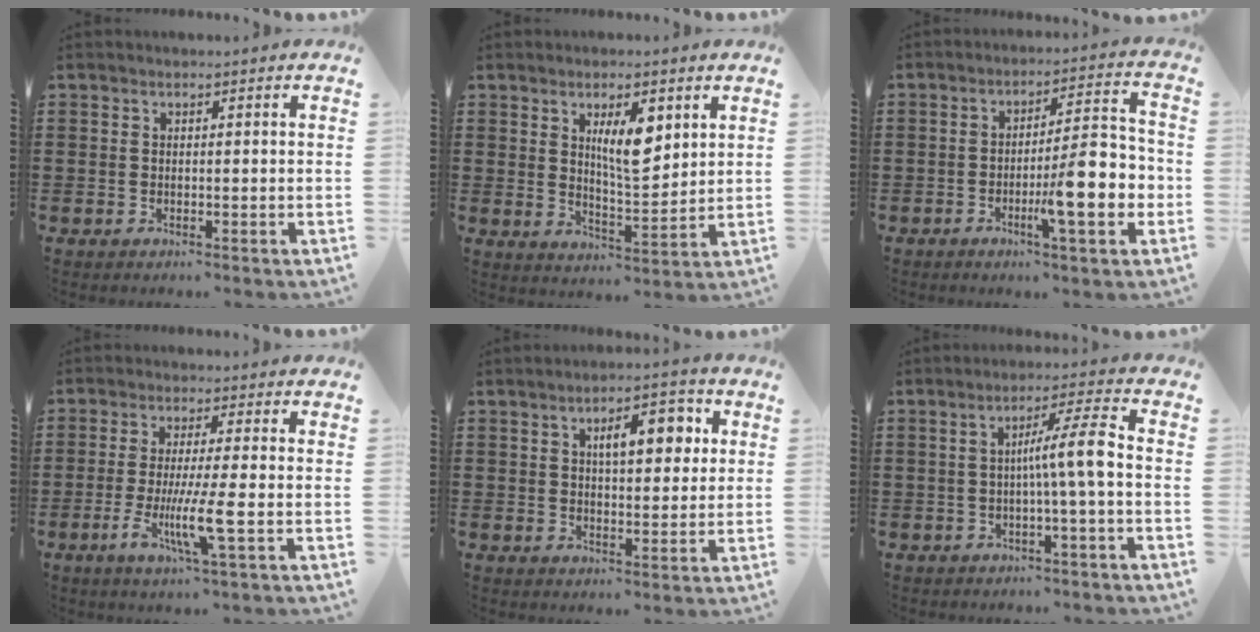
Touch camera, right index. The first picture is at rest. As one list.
[{"total": 7.2, "force": [3.0, 2.3, 6.1], "torque": [-0.102, -0.005, 0.047]}, {"total": 11.1, "force": [-3.3, 2.4, 10.3], "torque": [-0.149, -0.007, -0.058]}, {"total": 8.0, "force": [-2.3, 0.3, 7.7], "torque": [-0.156, -0.023, -0.045]}, {"total": 6.9, "force": [2.5, 2.7, 5.9], "torque": [-0.082, -0.006, 0.031]}, {"total": 6.7, "force": [-0.7, -0.3, 6.6], "torque": [-0.122, 0.002, -0.021]}]